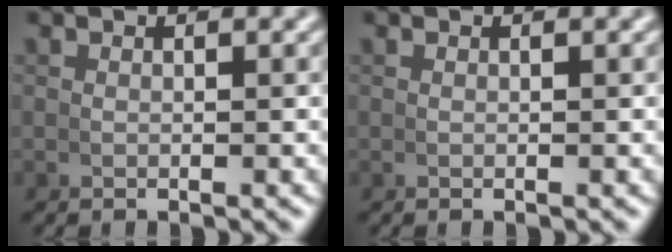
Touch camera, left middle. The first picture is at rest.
{"total": 0.0}